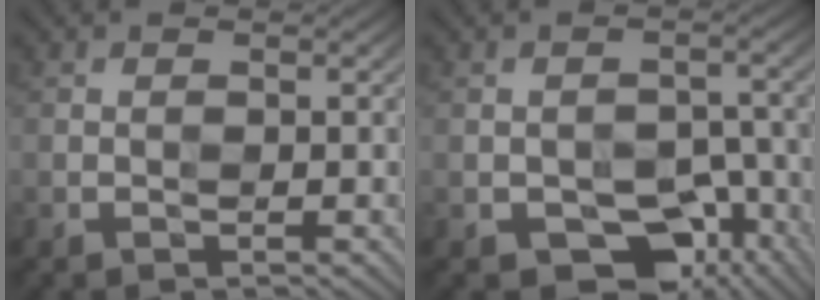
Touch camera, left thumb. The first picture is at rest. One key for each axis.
{"total": 7.3, "fx": -4.9, "fy": 4.5, "fz": 3.0, "tx": -0.032, "ty": -0.001, "tz": -0.077}